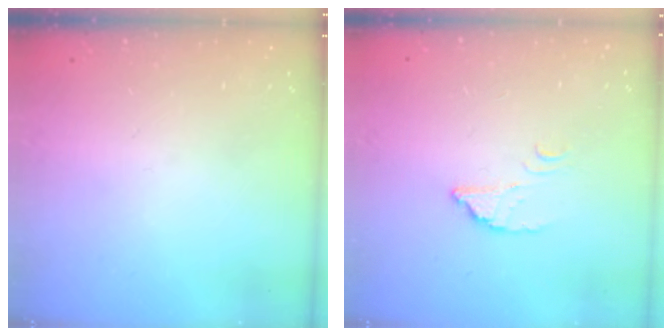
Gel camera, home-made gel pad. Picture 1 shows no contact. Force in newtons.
{"total": 2.4, "press": 2.4, "slide": 0.1}